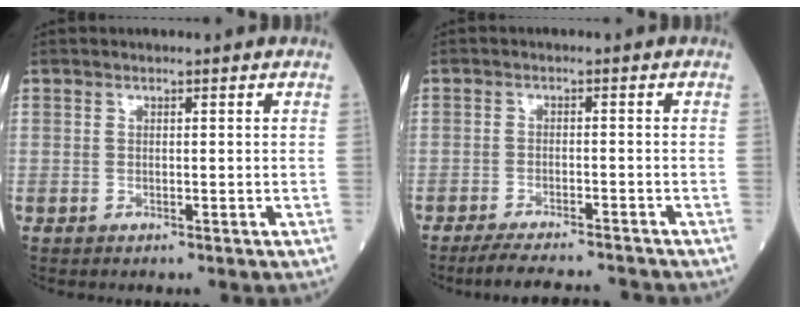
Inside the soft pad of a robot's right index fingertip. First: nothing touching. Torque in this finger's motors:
{"motor_torque": [-0.20, -0.58, 0.10, 0.01]}